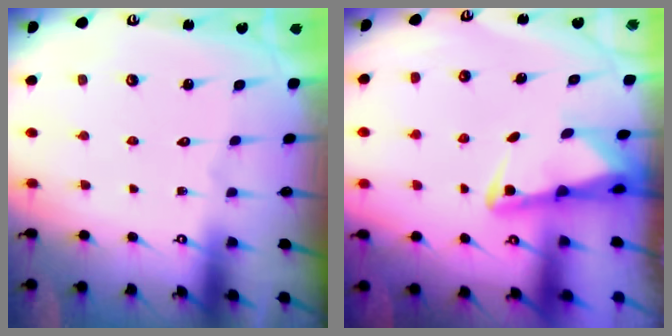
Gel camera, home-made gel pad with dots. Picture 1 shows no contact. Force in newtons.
{"total": 2.4, "press": 2.3, "slide": 0.6}